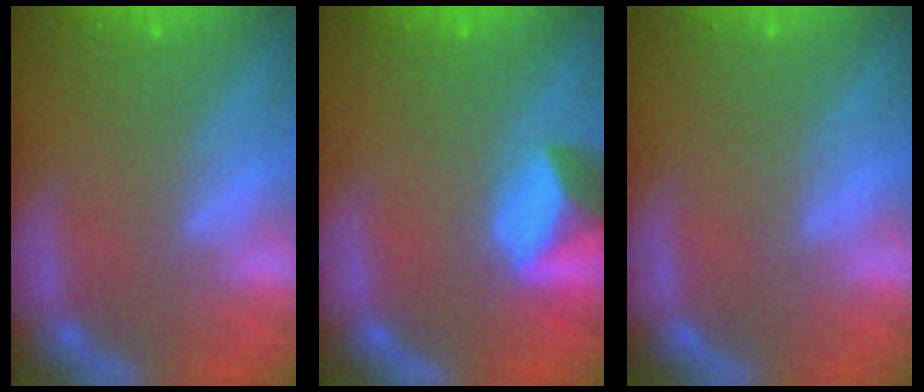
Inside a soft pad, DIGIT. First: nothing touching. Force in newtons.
{"total": 4.9}
{"total": 0.0}